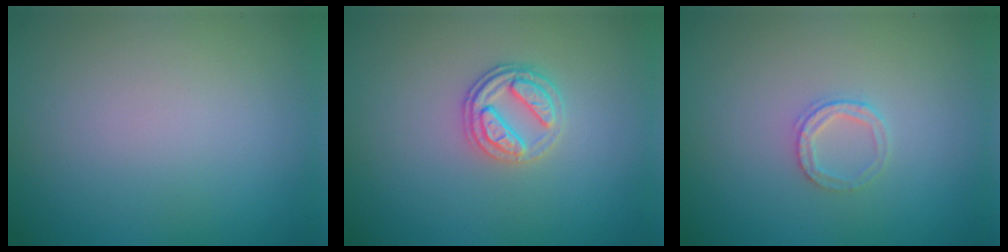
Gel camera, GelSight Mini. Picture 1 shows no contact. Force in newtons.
{"total": 2.7, "press": 2.5, "slide": 0.9}
{"total": 1.6, "press": 1.6, "slide": 0.2}